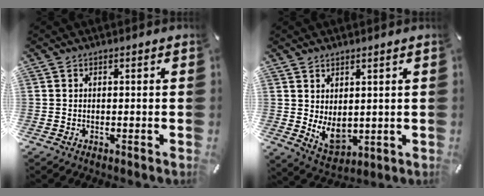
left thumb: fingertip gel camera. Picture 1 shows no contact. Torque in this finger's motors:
{"motor_torque": [0.69, 1.73, 0.45, -0.42, 0.08]}